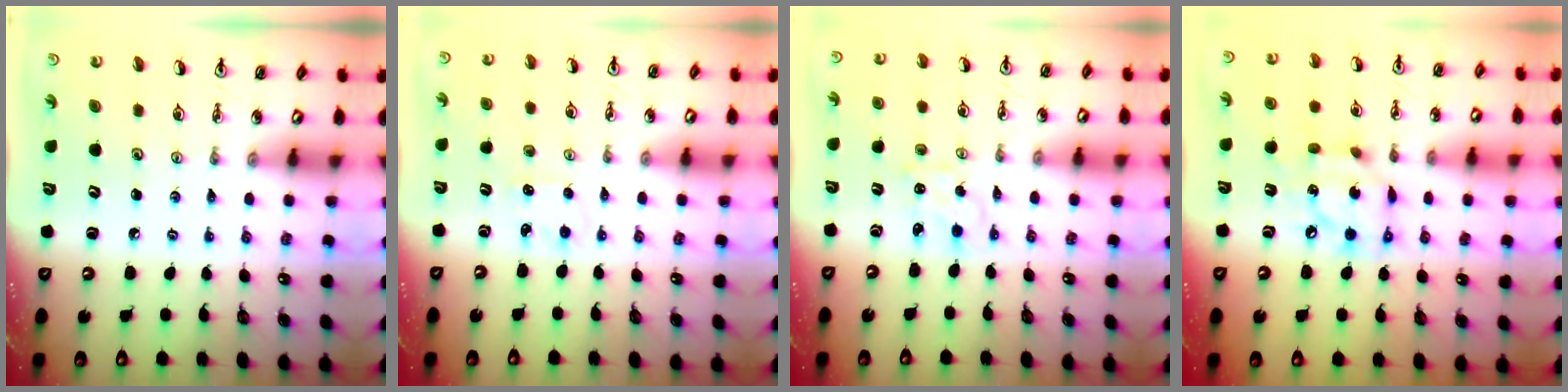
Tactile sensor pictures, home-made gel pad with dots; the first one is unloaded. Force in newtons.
{"total": 3.1, "press": 3.0, "slide": 0.4}
{"total": 0.8, "press": 0.8, "slide": 0.3}
{"total": 12.8, "press": 12.7, "slide": 0.9}